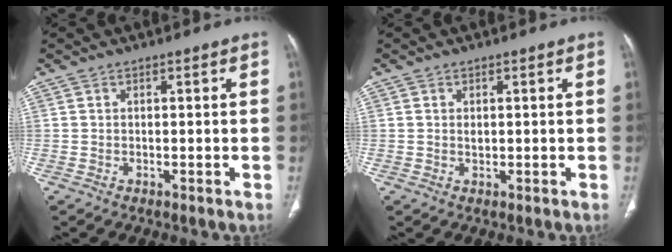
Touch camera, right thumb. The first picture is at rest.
{"total": 0.9, "force": [0.3, 0.4, 0.7], "torque": [-0.013, -0.002, 0.009]}